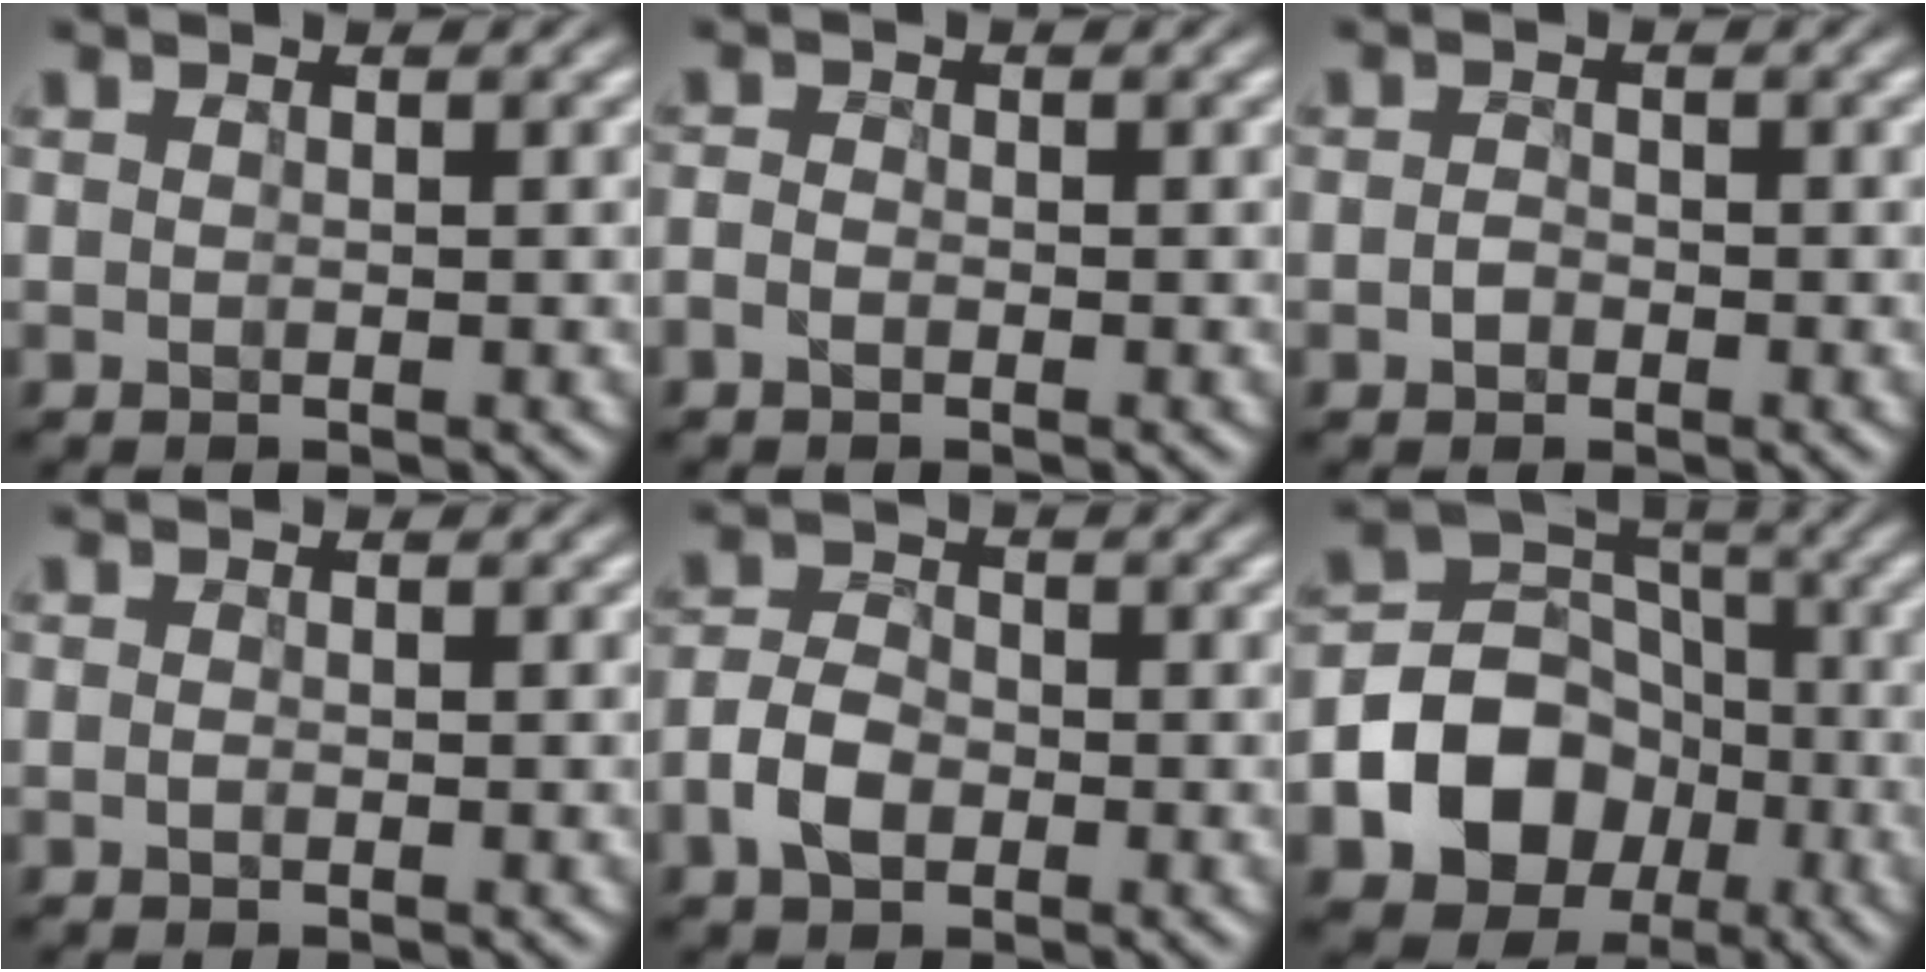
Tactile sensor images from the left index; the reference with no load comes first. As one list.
[{"total": 1.3, "force": [-0.8, 0.8, 0.7], "torque": [-0.011, 0.005, -0.013]}, {"total": 0.9, "force": [-0.5, 0.6, 0.4], "torque": [-0.007, 0.002, -0.010]}, {"total": 0.0}, {"total": 3.6, "force": [-1.6, 2.2, 2.3], "torque": [-0.051, 0.006, -0.031]}, {"total": 11.7, "force": [-4.3, 9.5, 5.3], "torque": [-0.100, -0.016, -0.094]}]